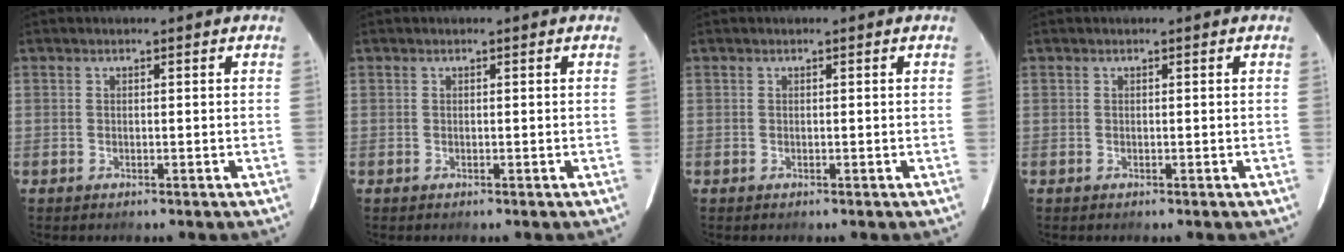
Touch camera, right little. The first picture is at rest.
{"total": 0.0}
{"total": 0.0}
{"total": 0.0}